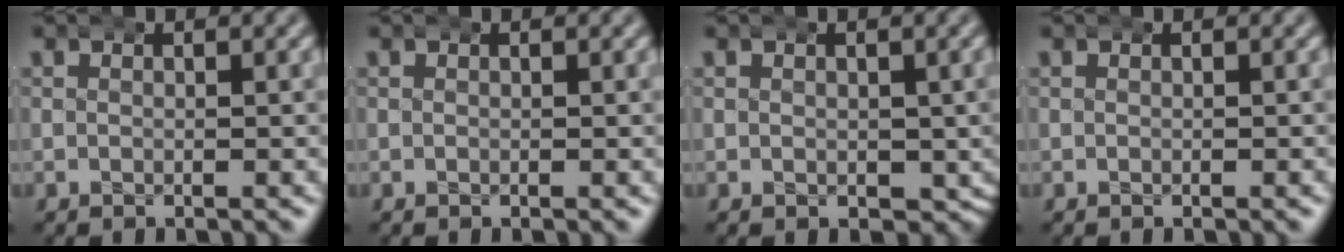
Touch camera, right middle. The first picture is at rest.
{"total": 0.0}
{"total": 2.2, "force": [-0.7, 1.5, 1.5], "torque": [-0.009, -0.011, -0.002]}
{"total": 0.0}